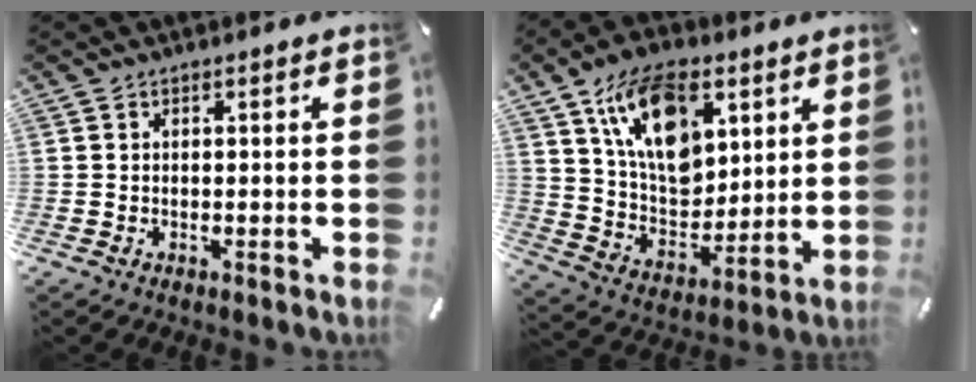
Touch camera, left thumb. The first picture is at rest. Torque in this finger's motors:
{"motor_torque": [2.50, 2.51, 1.45, -1.32, 0.36]}